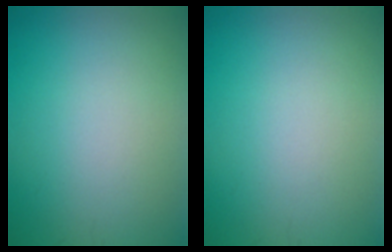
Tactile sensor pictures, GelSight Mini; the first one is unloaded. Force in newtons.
{"total": 0.0}